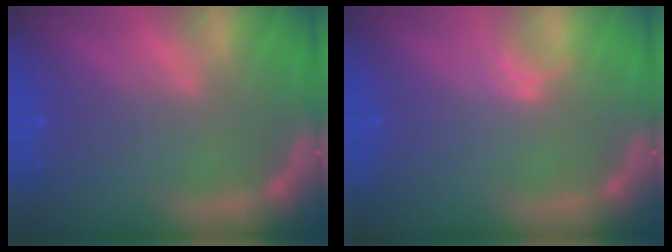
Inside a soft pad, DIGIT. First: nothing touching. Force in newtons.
{"total": 1.0}